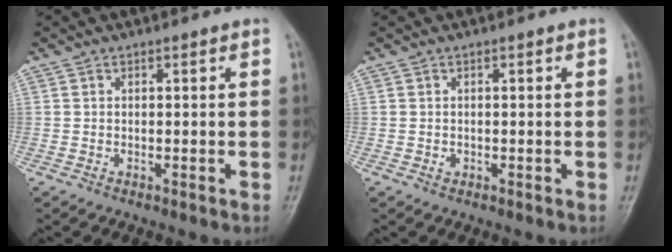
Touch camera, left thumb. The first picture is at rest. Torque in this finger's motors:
{"motor_torque": [0.05, 0.04, 0.31, -0.02, 0.00]}